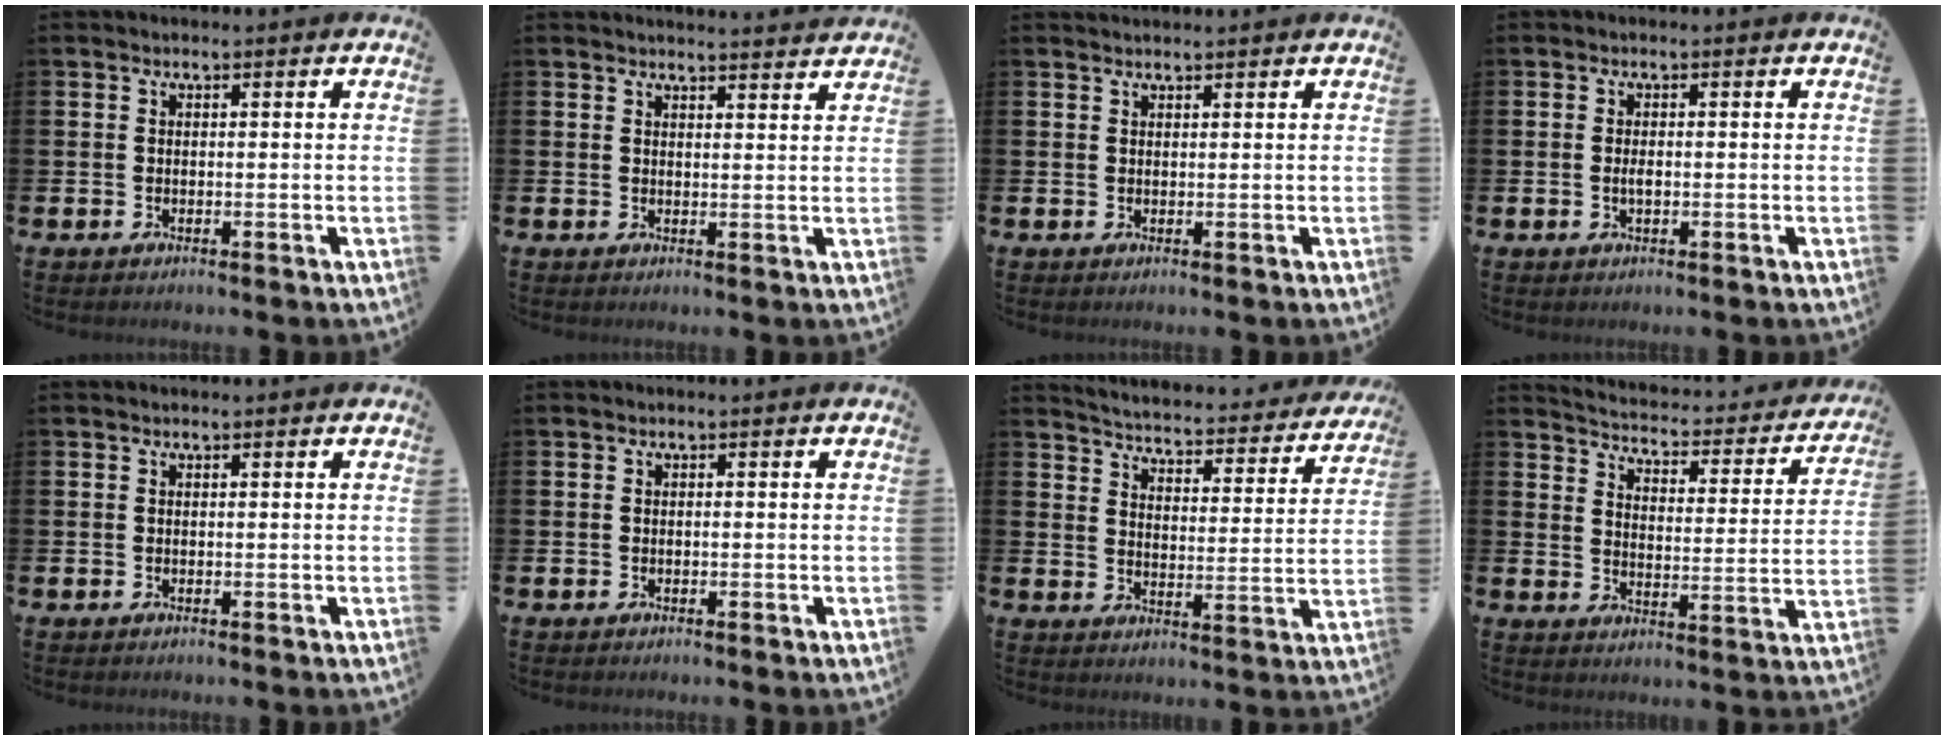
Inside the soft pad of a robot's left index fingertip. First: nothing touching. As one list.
[{"total": 2.6, "force": [2.6, -0.2, -0.2], "torque": [0.011, -0.021, 0.044]}, {"total": 0.9, "force": [0.9, 0.0, 0.1], "torque": [0.010, -0.004, 0.015]}, {"total": 1.2, "force": [-0.1, 0.5, 1.1], "torque": [-0.014, 0.000, -0.005]}, {"total": 0.0}, {"total": 0.0}, {"total": 4.2, "force": [4.2, 0.4, 0.6], "torque": [-0.037, -0.039, 0.064]}, {"total": 3.7, "force": [3.6, 0.9, 0.7], "torque": [-0.039, -0.037, 0.052]}]